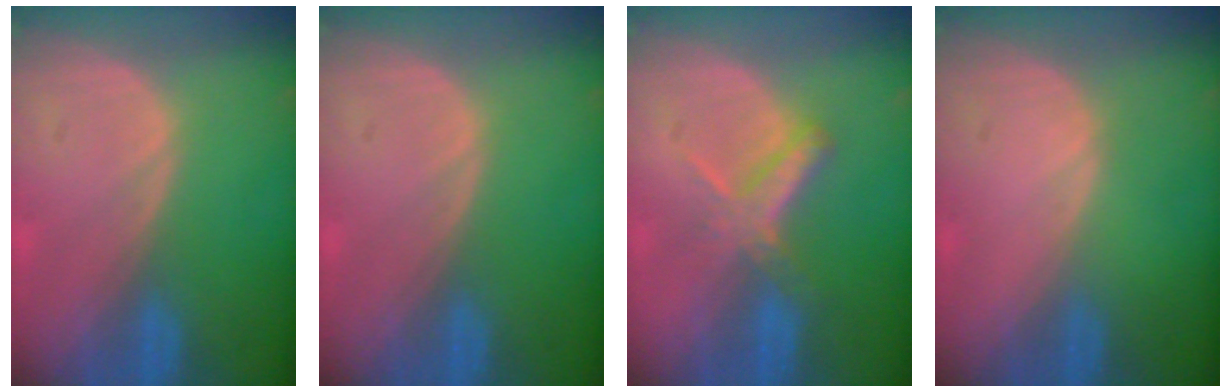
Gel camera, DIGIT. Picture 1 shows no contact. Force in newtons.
{"total": 0.0}
{"total": 5.4, "press": 4.9, "slide": 2.2}
{"total": 0.0}